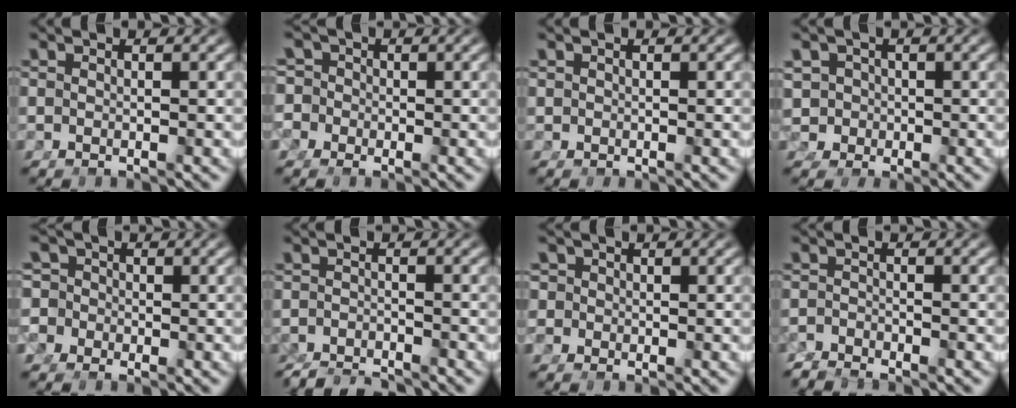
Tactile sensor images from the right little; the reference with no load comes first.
{"total": 7.3, "force": [-1.9, 6.9, 1.4], "torque": [-0.053, -0.025, -0.041]}
{"total": 0.0}
{"total": 8.0, "force": [-0.8, 7.5, 2.5], "torque": [-0.074, -0.032, -0.012]}
{"total": 8.9, "force": [-2.1, 8.4, 1.9], "torque": [-0.069, -0.030, -0.047]}
{"total": 4.0, "force": [-3.9, 0.9, 0.7], "torque": [-0.007, -0.019, -0.058]}
{"total": 4.1, "force": [-0.9, 3.9, 0.7], "torque": [-0.032, -0.014, -0.019]}
{"total": 2.4, "force": [-2.3, 0.2, -0.2], "torque": [0.007, -0.016, -0.039]}